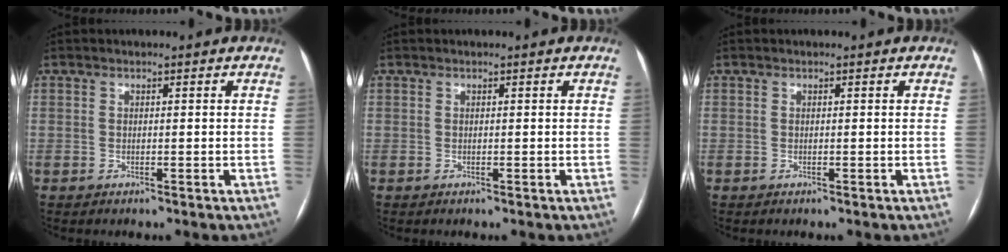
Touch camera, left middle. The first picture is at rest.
{"total": 0.0}
{"total": 0.0}